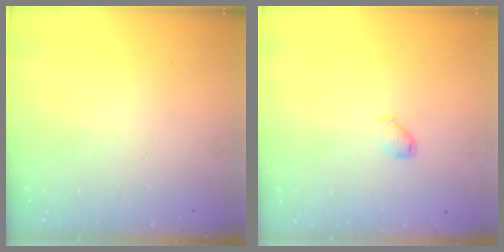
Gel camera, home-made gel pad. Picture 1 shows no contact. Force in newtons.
{"total": 3.7, "press": 3.6, "slide": 0.7}